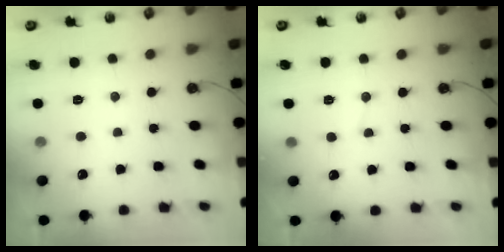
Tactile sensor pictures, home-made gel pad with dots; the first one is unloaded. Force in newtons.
{"total": 4.4, "press": 4.3, "slide": 0.5}